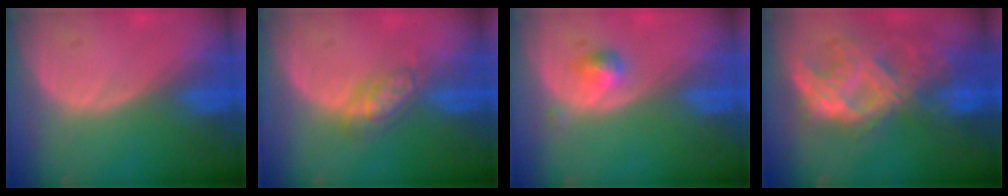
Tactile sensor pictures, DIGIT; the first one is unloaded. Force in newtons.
{"total": 4.8, "press": 4.2, "slide": 2.2}
{"total": 2.2, "press": 2.2, "slide": 0.2}
{"total": 10.9, "press": 9.3, "slide": 5.7}